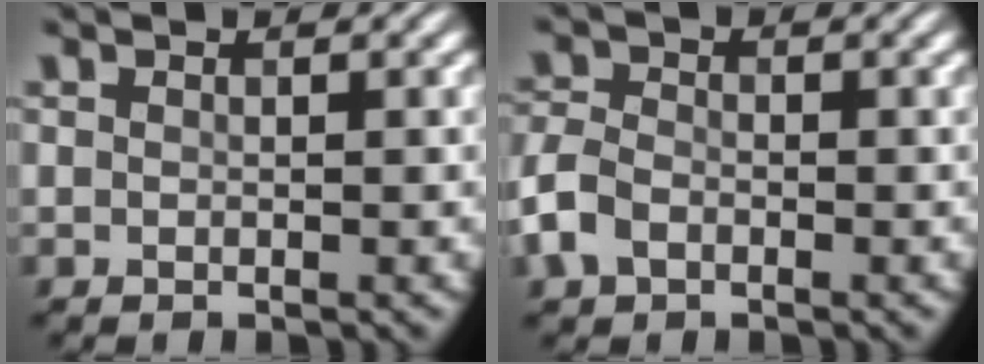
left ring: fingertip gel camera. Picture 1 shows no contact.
{"total": 3.3, "force": [-1.5, 2.2, 1.9], "torque": [-0.047, 0.002, -0.043]}